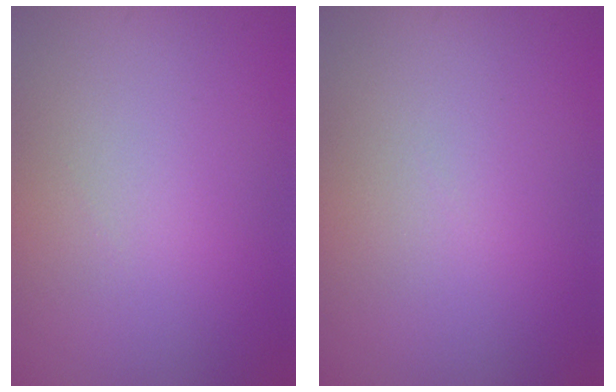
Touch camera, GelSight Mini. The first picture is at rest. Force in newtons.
{"total": 0.0}